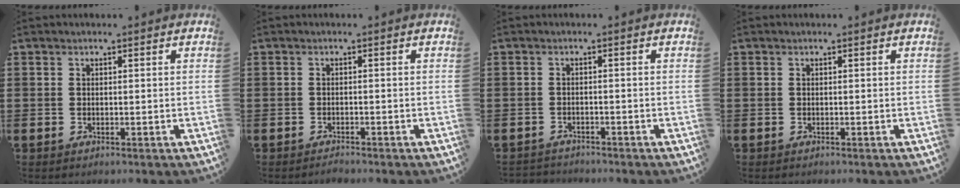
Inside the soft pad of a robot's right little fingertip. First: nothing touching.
{"total": 0.7, "force": [-0.7, 0.1, 0.1], "torque": [0.003, -0.006, -0.016]}
{"total": 1.3, "force": [-1.2, 0.1, -0.2], "torque": [0.000, 0.003, -0.028]}
{"total": 0.0}